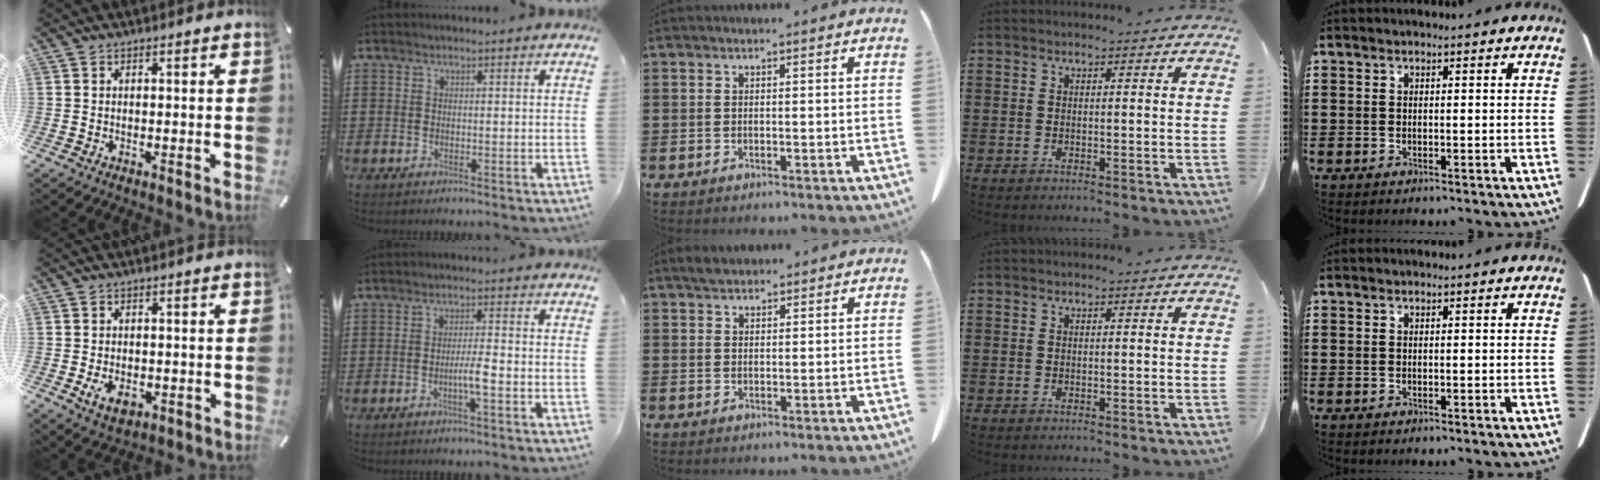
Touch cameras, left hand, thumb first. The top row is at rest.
{"thumb": {"total": 4.1, "force": [-1.2, 2.7, 2.8], "torque": [-0.052, -0.001, -0.024]}, "index": {"total": 3.6, "force": [-1.2, 0.1, 3.3], "torque": [-0.067, -0.005, -0.026]}, "middle": {"total": 2.1, "force": [1.9, 0.7, 0.6], "torque": [-0.018, 0.004, 0.037]}}